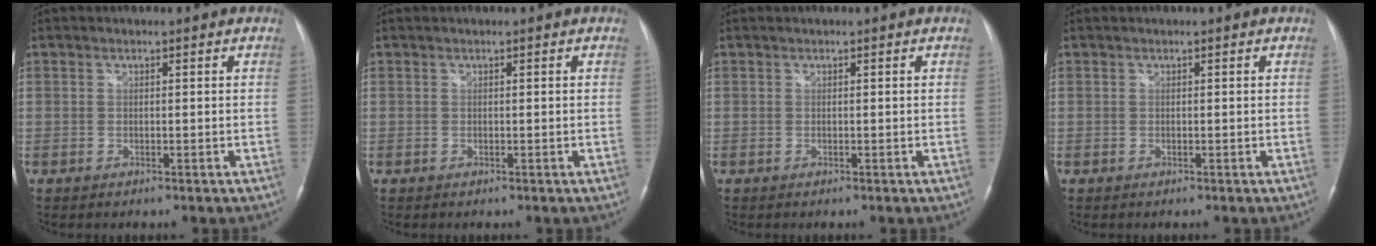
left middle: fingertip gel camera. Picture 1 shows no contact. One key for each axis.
{"total": 0.0}
{"total": 0.0}
{"total": 0.0}